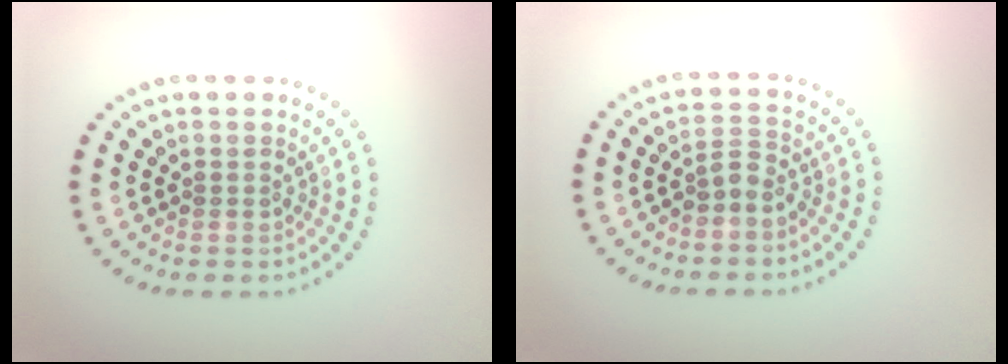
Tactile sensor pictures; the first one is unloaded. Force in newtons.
{"total": 1.9, "press": 1.4, "slide": 1.3}